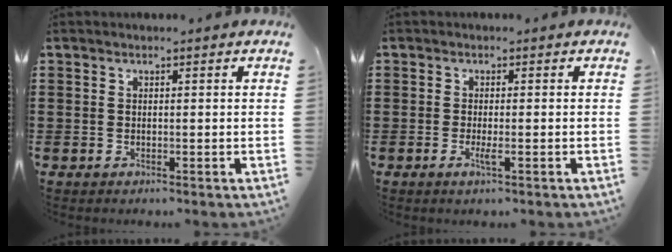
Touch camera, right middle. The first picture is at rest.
{"total": 1.7, "force": [-0.6, 0.0, 1.5], "torque": [-0.035, -0.008, -0.012]}